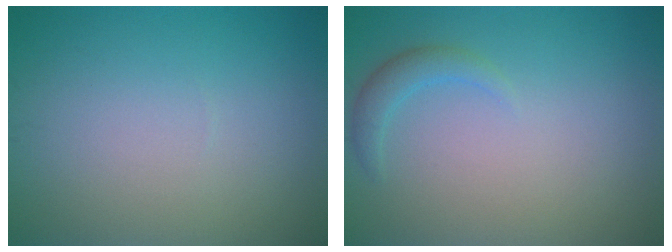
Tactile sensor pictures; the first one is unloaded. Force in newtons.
{"total": 1.6, "press": 1.6, "slide": 0.1}